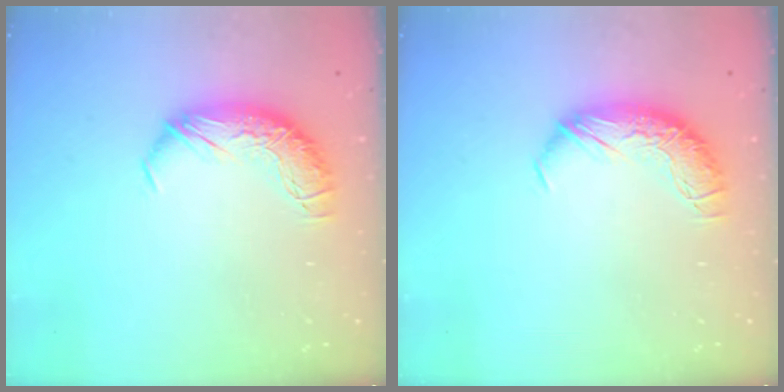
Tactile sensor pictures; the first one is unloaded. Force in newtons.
{"total": 0.0}